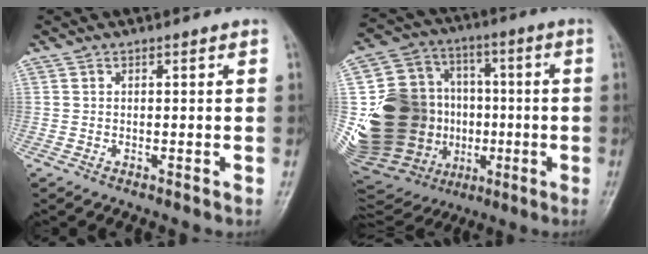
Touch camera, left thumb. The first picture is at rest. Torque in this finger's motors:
{"motor_torque": [1.53, 3.48, 1.21, -0.11, 0.32]}